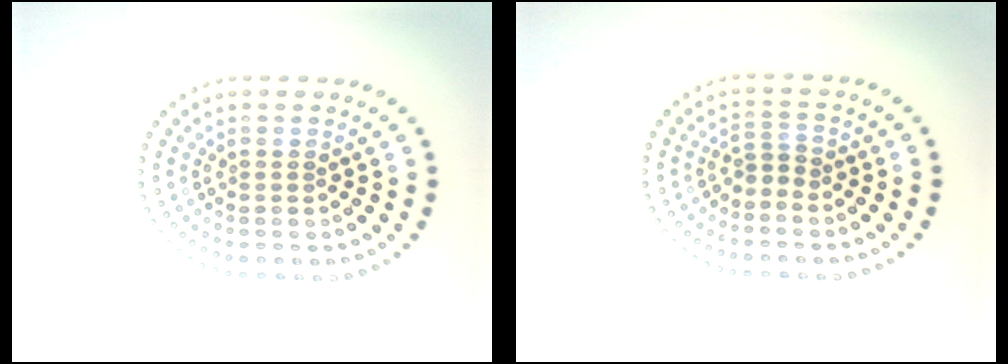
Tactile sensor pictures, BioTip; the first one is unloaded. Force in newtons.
{"total": 1.4, "press": 0.9, "slide": 1.1}